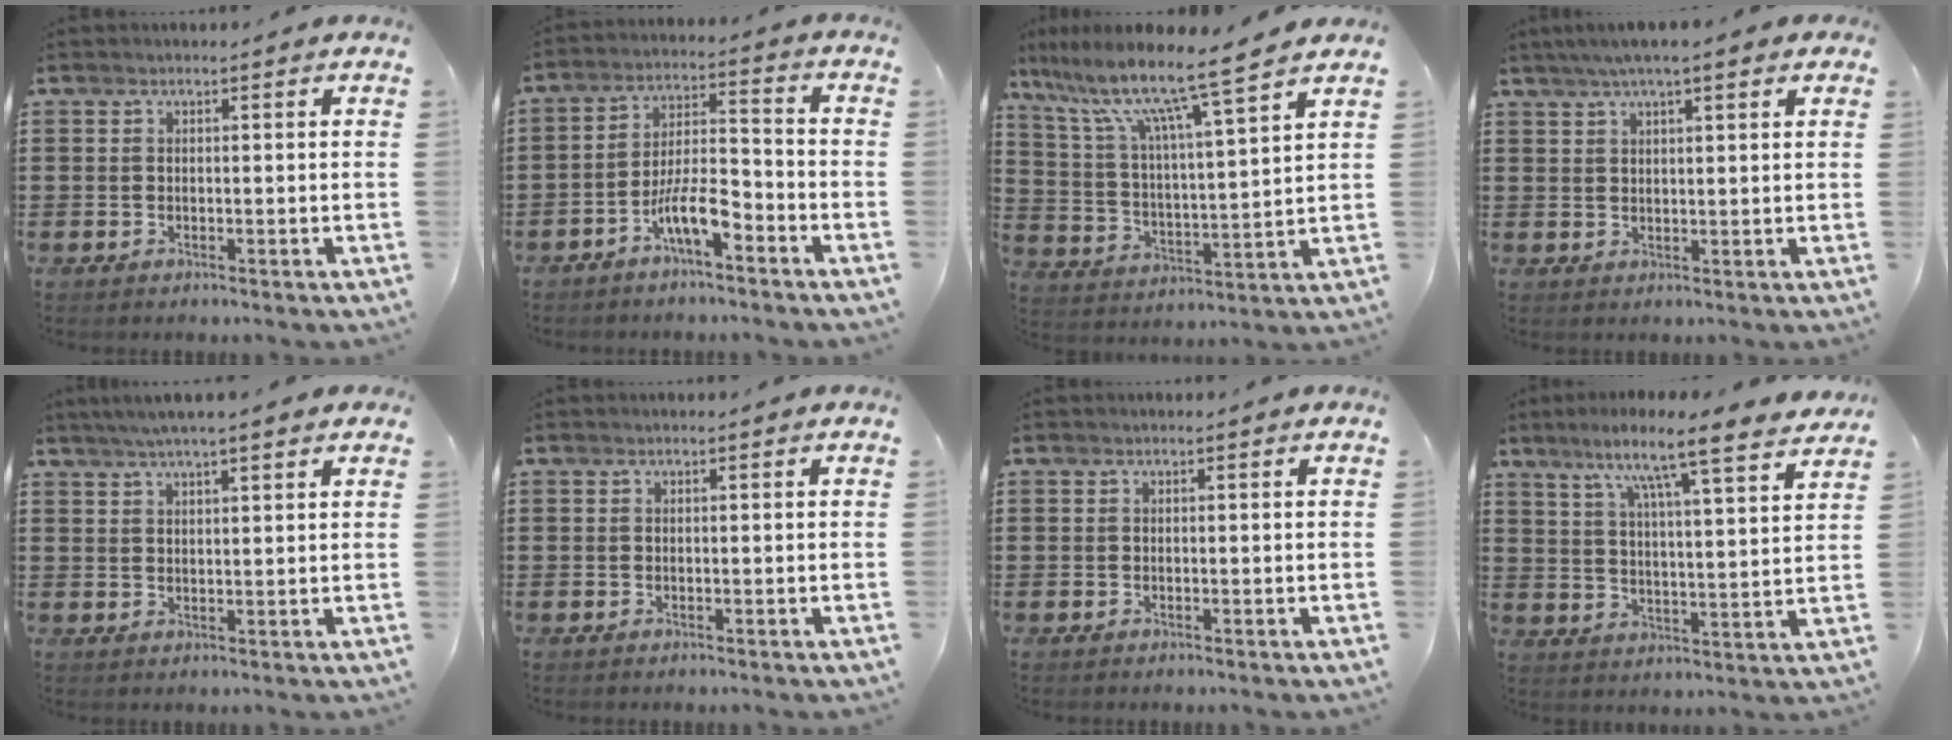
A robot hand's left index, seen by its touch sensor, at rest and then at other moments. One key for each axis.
{"total": 7.8, "fx": -4.9, "fy": 2.2, "fz": 5.7, "tx": -0.121, "ty": 0.004, "tz": -0.094}
{"total": 9.9, "fx": 7.9, "fy": -0.4, "fz": 5.9, "tx": -0.146, "ty": -0.051, "tz": 0.124}
{"total": 4.3, "fx": 2.8, "fy": 0.4, "fz": 3.2, "tx": -0.066, "ty": 0.004, "tz": 0.050}
{"total": 3.9, "fx": 3.0, "fy": 0.2, "fz": 2.5, "tx": -0.053, "ty": 0.002, "tz": 0.054}
{"total": 0.0}
{"total": 0.0}
{"total": 8.6, "fx": 7.1, "fy": -0.5, "fz": 4.8, "tx": -0.105, "ty": -0.051, "tz": 0.109}